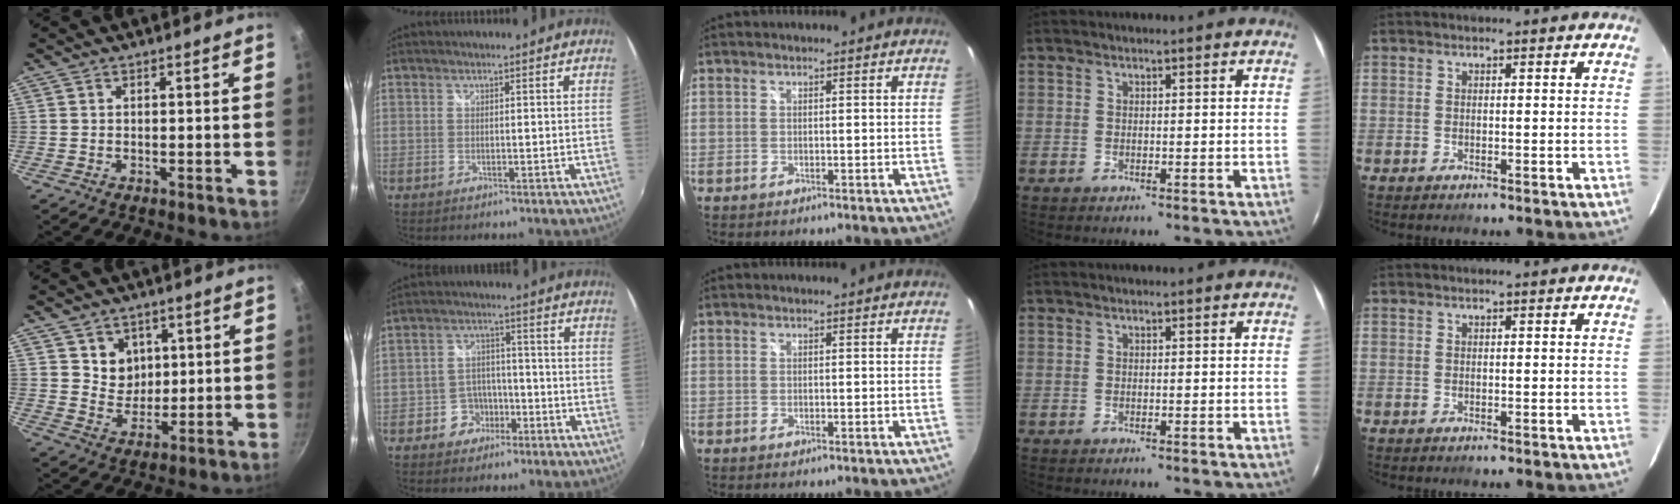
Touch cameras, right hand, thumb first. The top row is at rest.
{"thumb": {"total": 6.7, "force": [2.3, 6.0, 2.0], "torque": [0.002, -0.017, 0.043]}, "index": {"total": 6.0, "force": [-3.3, 4.9, 1.2], "torque": [-0.033, 0.021, -0.047]}}